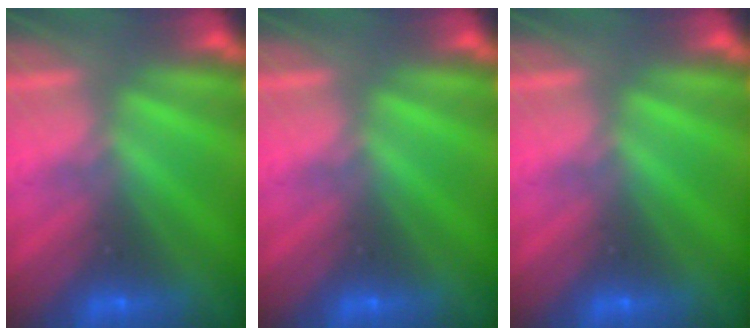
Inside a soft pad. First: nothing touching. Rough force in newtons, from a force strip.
{"total": 0.0}
{"total": 0.0}